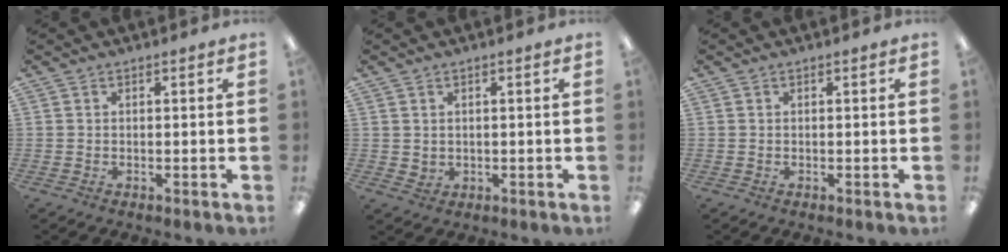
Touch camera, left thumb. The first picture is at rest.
{"total": 1.6, "force": [0.8, 1.4, 0.3], "torque": [0.002, -0.003, 0.012]}
{"total": 0.0}